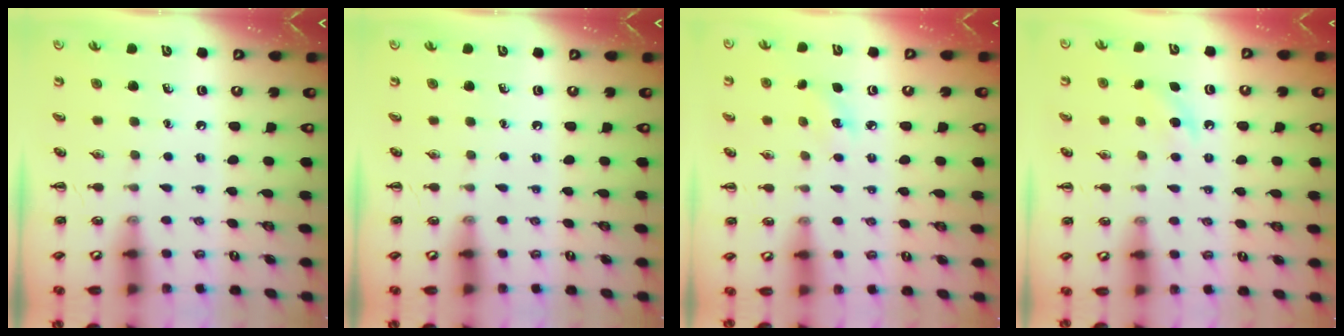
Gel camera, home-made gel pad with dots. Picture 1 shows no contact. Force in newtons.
{"total": 0.0}
{"total": 5.1, "press": 4.9, "slide": 1.3}
{"total": 5.3, "press": 5.1, "slide": 1.5}